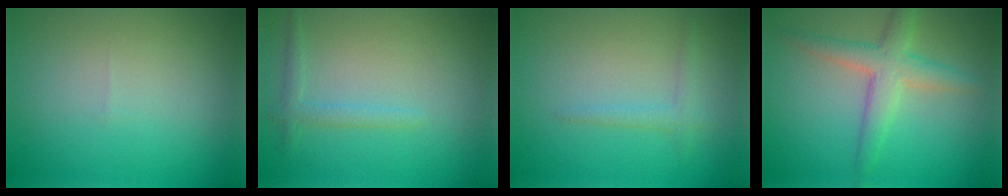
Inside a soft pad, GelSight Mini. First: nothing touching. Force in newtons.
{"total": 1.4, "press": 1.4, "slide": 0.1}
{"total": 1.3, "press": 1.3, "slide": 0.1}
{"total": 4.1, "press": 4.1, "slide": 0.1}